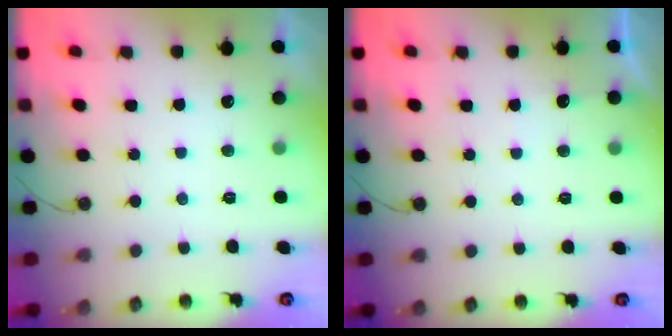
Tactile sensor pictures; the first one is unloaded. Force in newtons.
{"total": 2.5, "press": 2.5, "slide": 0.3}